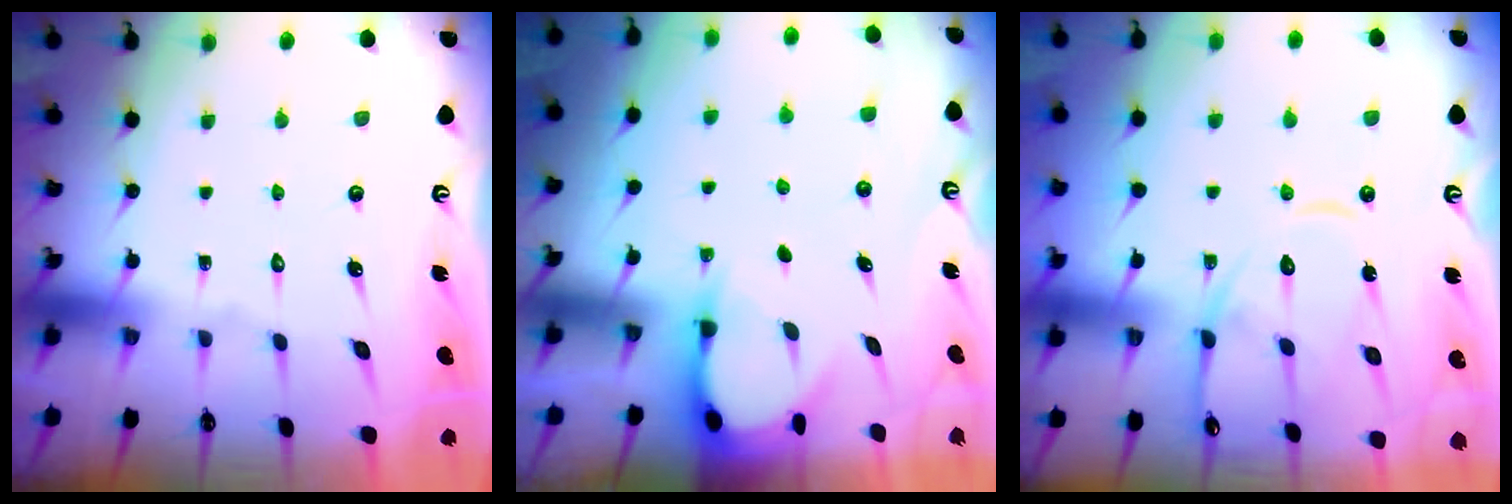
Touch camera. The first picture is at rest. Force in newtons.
{"total": 3.2, "press": 3.2, "slide": 0.4}
{"total": 12.5, "press": 12.5, "slide": 1.0}